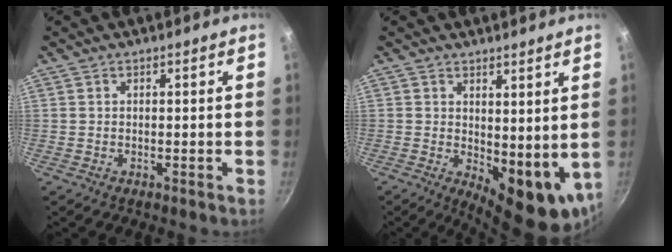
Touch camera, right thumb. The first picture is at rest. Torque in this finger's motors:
{"motor_torque": [-0.41, 0.93, 0.93, 0.54, 0.08]}